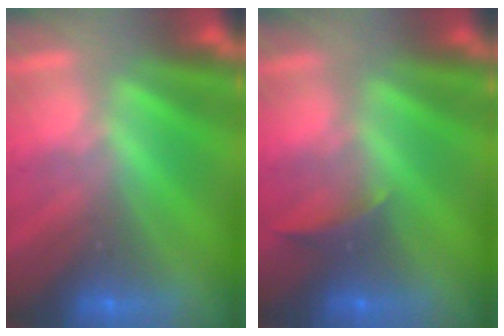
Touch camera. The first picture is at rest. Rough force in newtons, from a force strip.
{"total": 2.2}